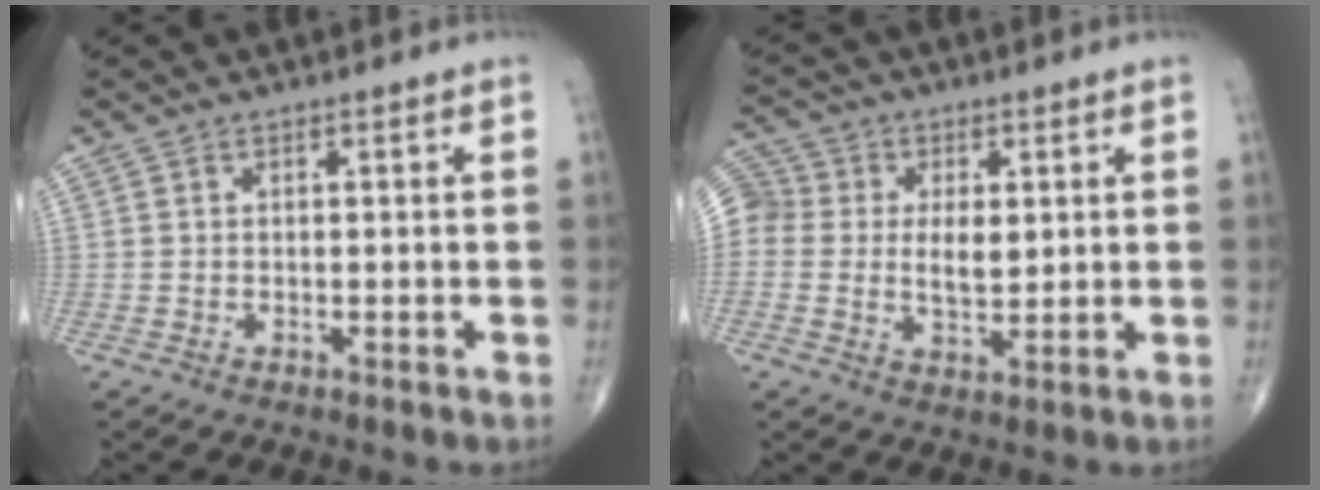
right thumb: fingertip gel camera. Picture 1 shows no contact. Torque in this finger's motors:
{"motor_torque": [0.51, 2.19, 1.03, -0.07, 0.18]}